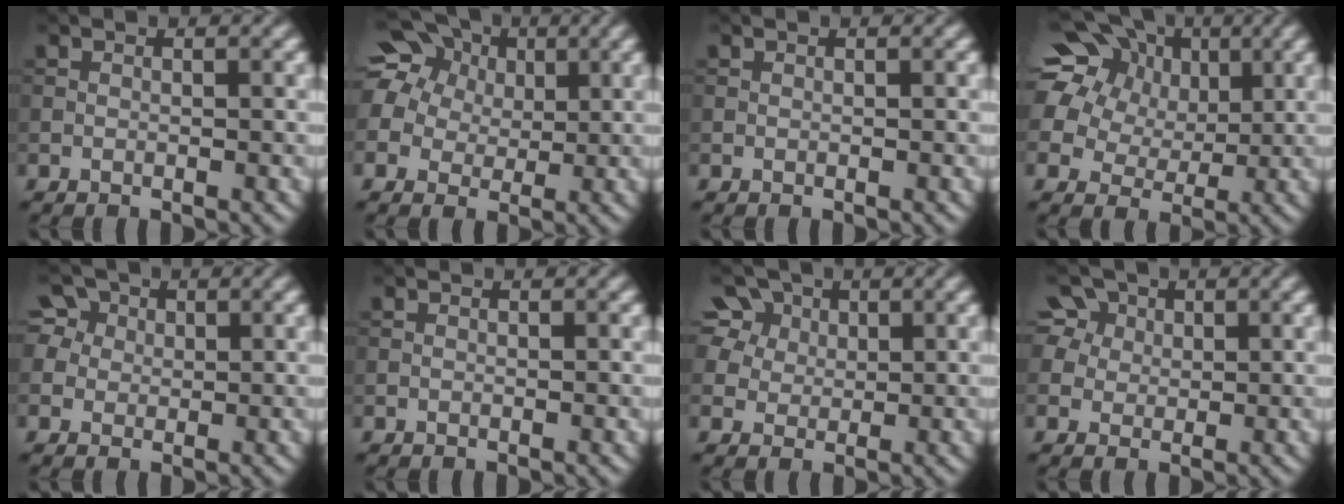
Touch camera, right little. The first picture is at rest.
{"total": 13.2, "force": [6.0, 10.0, 6.1], "torque": [-0.152, 0.042, 0.091]}
{"total": 0.0}
{"total": 22.6, "force": [9.9, 17.5, 10.3], "torque": [-0.258, 0.069, 0.150]}
{"total": 5.7, "force": [2.4, 4.6, 2.5], "torque": [-0.052, 0.030, 0.021]}
{"total": 0.0}
{"total": 10.9, "force": [6.0, 7.7, 4.9], "torque": [-0.122, 0.033, 0.092]}
{"total": 8.0, "force": [3.9, 6.0, 3.5], "torque": [-0.077, 0.029, 0.049]}